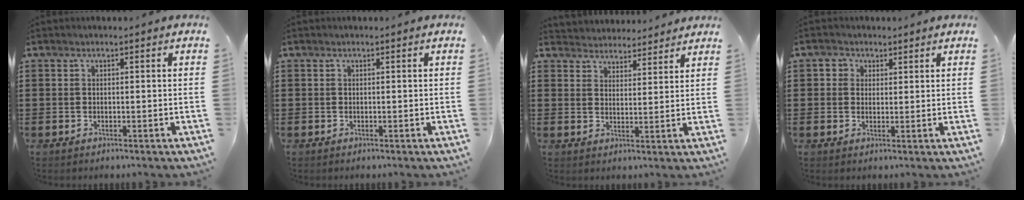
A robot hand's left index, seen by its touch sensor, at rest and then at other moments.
{"total": 0.0}
{"total": 3.7, "force": [3.5, 0.7, -0.7], "torque": [-0.003, -0.020, 0.064]}
{"total": 2.3, "force": [1.2, 1.9, 0.1], "torque": [-0.005, 0.005, 0.021]}